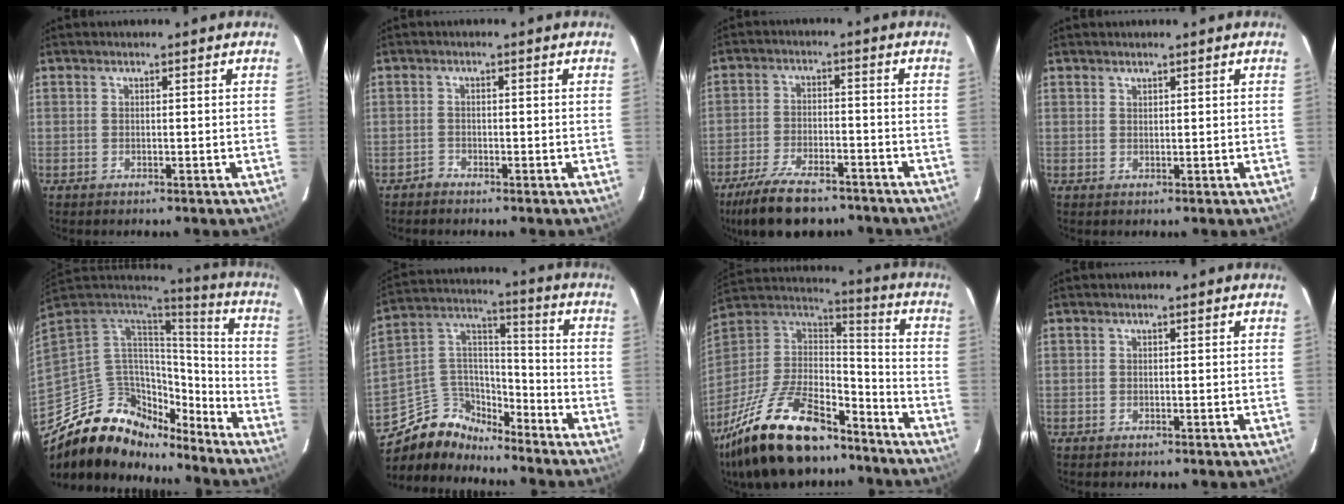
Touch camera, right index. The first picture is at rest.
{"total": 1.1, "force": [-0.9, 0.4, -0.3], "torque": [0.006, 0.005, -0.020]}
{"total": 14.7, "force": [-11.4, 5.5, 7.4], "torque": [-0.165, -0.019, -0.187]}
{"total": 0.7, "force": [0.6, 0.2, 0.1], "torque": [-0.001, 0.001, 0.013]}
{"total": 19.0, "force": [-14.1, 10.2, 7.4], "torque": [-0.160, 0.022, -0.231]}
{"total": 10.0, "force": [-8.5, 5.2, 1.2], "torque": [-0.053, 0.065, -0.171]}
{"total": 28.9, "force": [-20.2, 11.8, 16.9], "torque": [-0.341, -0.008, -0.329]}
{"total": 0.0}